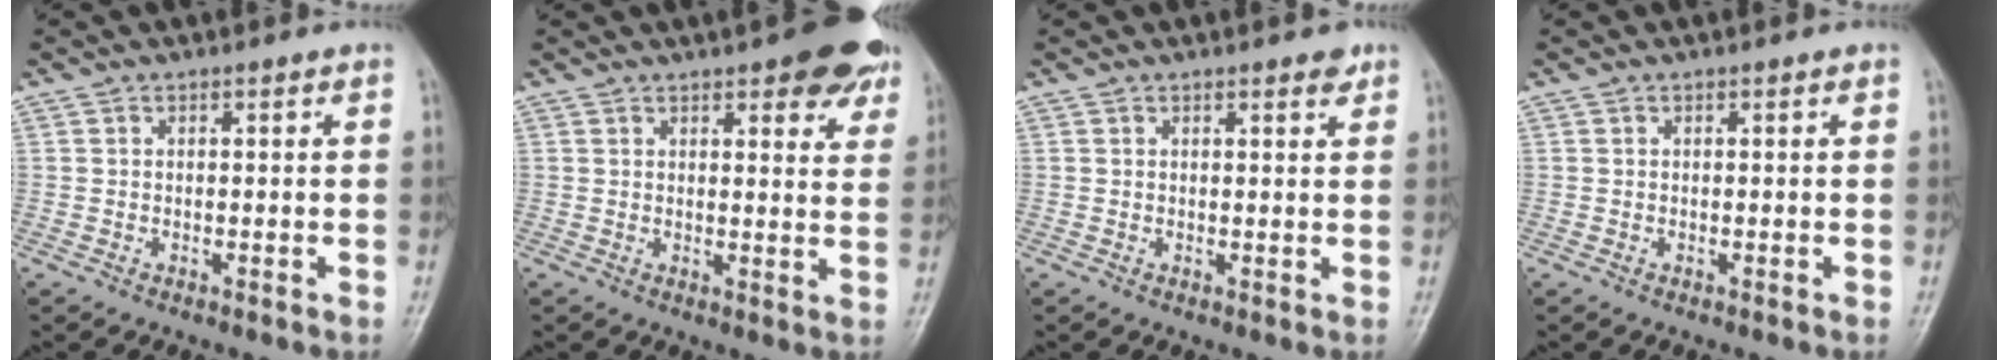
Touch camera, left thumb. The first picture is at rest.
{"total": 11.1, "force": [7.0, 3.9, 7.7], "torque": [-0.060, -0.024, 0.078]}
{"total": 1.9, "force": [1.4, 0.6, 1.2], "torque": [-0.010, -0.007, 0.017]}
{"total": 0.0}